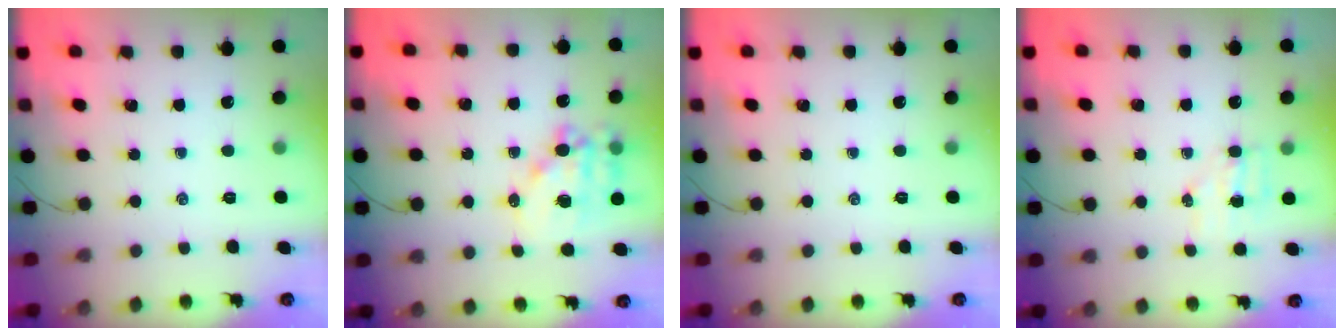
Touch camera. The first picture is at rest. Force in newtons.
{"total": 12.0, "press": 11.7, "slide": 3.0}
{"total": 0.0}
{"total": 4.5, "press": 4.5, "slide": 0.9}